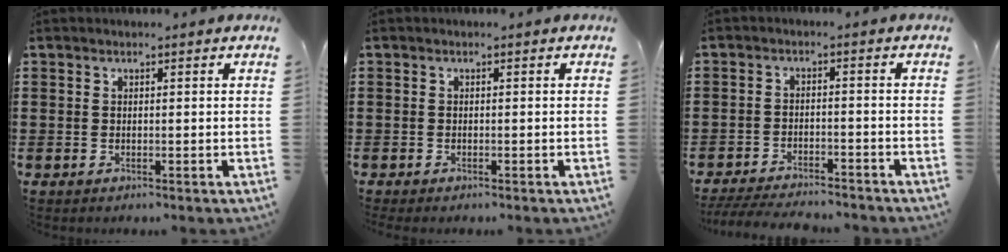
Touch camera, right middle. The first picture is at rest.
{"total": 0.5, "force": [-0.5, 0.1, 0.1], "torque": [-0.003, 0.000, -0.010]}
{"total": 4.5, "force": [-4.3, 0.6, 1.0], "torque": [-0.021, 0.000, -0.089]}